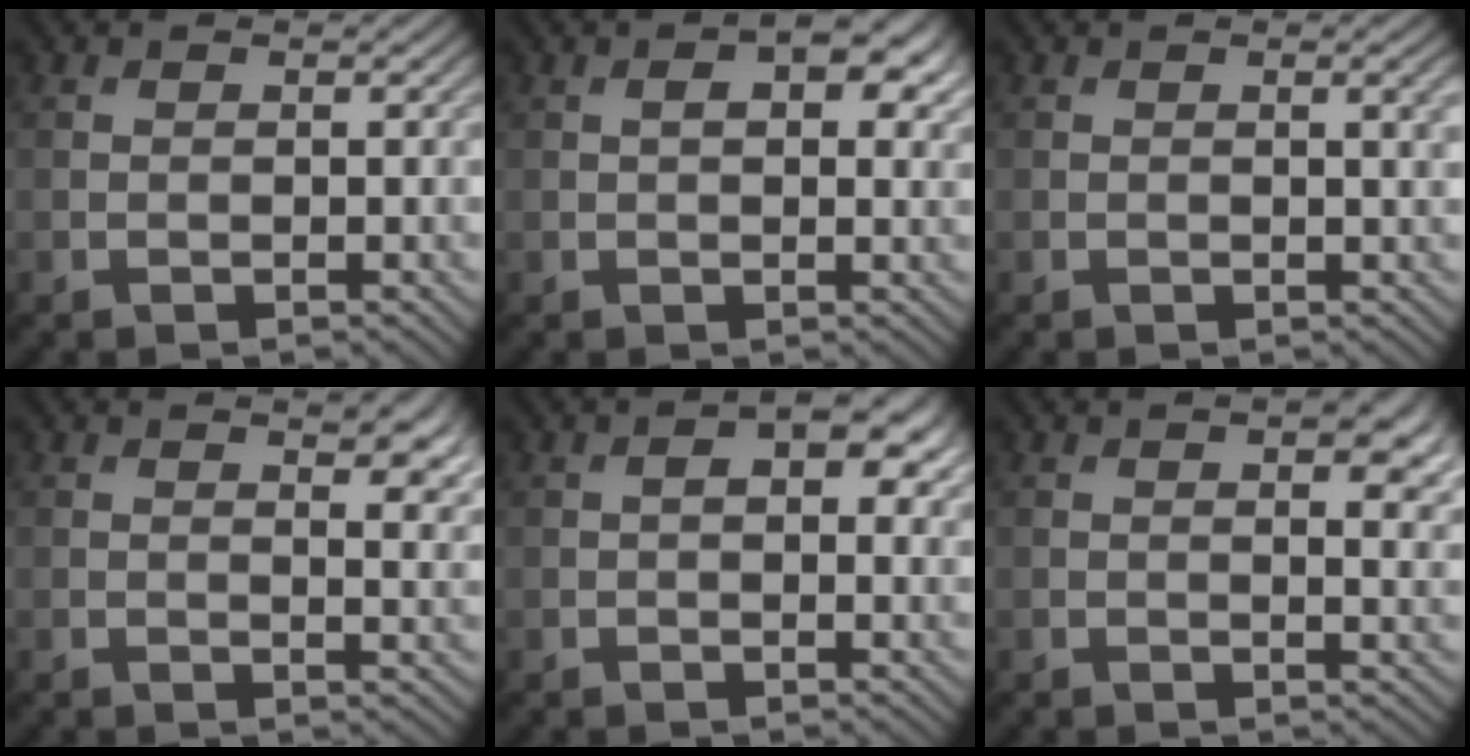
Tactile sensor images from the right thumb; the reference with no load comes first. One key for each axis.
{"total": 5.2, "fx": 1.8, "fy": 2.5, "fz": 4.2, "tx": -0.063, "ty": 0.001, "tz": 0.025}
{"total": 1.9, "fx": 0.5, "fy": 0.3, "fz": 1.8, "tx": -0.024, "ty": 0.003, "tz": 0.006}
{"total": 4.2, "fx": 2.1, "fy": 1.4, "fz": 3.4, "tx": -0.054, "ty": 0.002, "tz": 0.033}
{"total": 4.9, "fx": 1.3, "fy": 2.5, "fz": 4.0, "tx": -0.060, "ty": 0.001, "tz": 0.018}
{"total": 4.5, "fx": 1.7, "fy": 1.6, "fz": 3.9, "tx": -0.055, "ty": 0.000, "tz": 0.027}